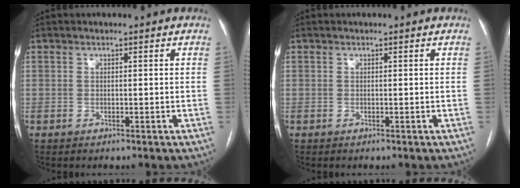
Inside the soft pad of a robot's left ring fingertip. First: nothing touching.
{"total": 0.0}